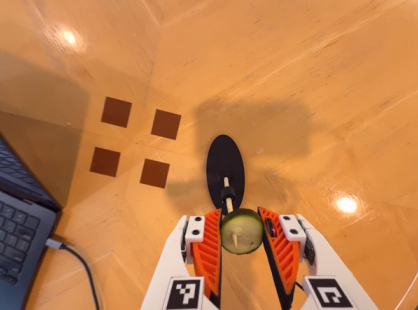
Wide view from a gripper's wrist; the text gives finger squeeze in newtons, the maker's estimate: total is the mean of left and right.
{"total": 10.2, "left": 10.4, "right": 9.9}